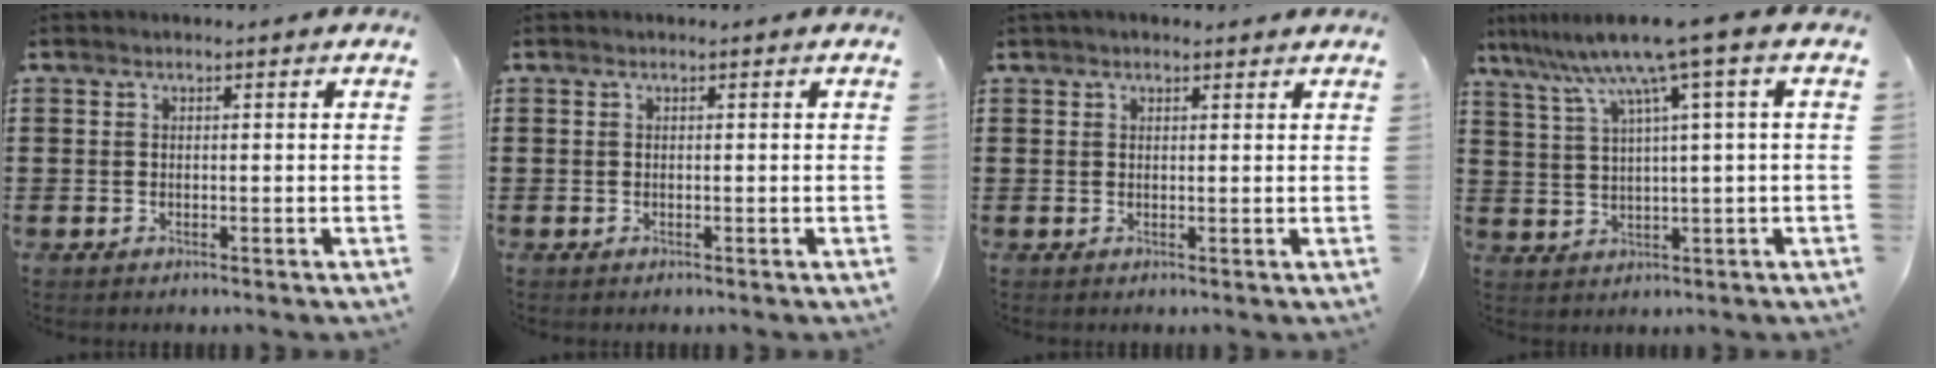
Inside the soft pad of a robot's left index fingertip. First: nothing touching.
{"total": 0.0}
{"total": 1.8, "force": [1.6, 0.4, 0.6], "torque": [-0.016, 0.003, 0.030]}
{"total": 8.5, "force": [4.8, -1.0, 7.0], "torque": [-0.157, -0.028, 0.075]}